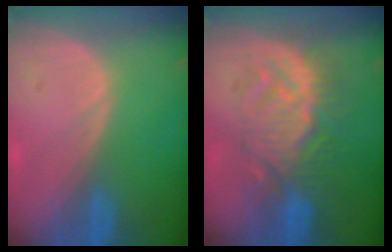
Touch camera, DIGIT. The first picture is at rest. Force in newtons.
{"total": 9.3, "press": 9.1, "slide": 1.9}